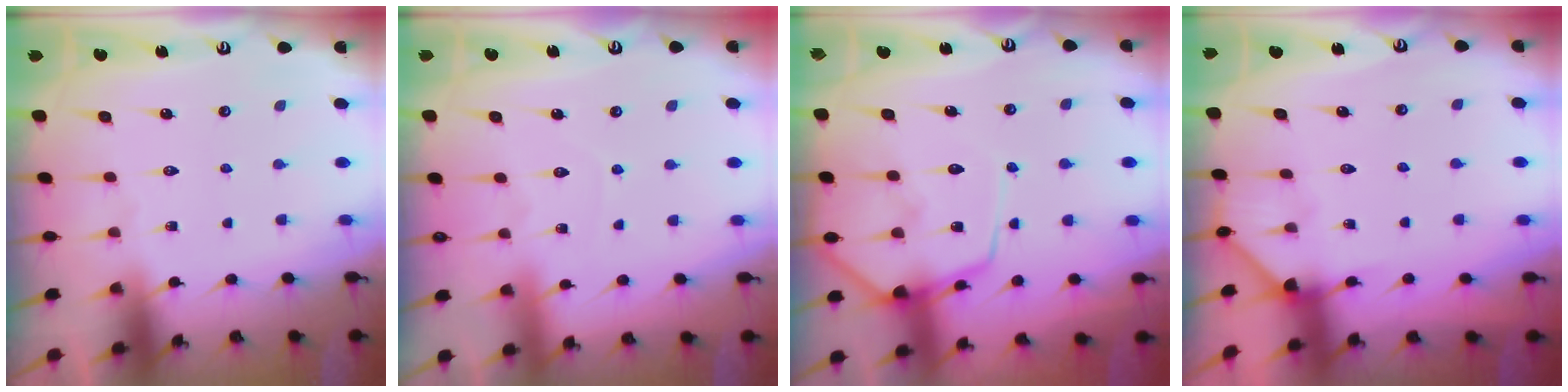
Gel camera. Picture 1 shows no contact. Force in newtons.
{"total": 3.9, "press": 3.9, "slide": 0.3}
{"total": 11.8, "press": 11.7, "slide": 1.2}
{"total": 3.7, "press": 3.7, "slide": 0.1}